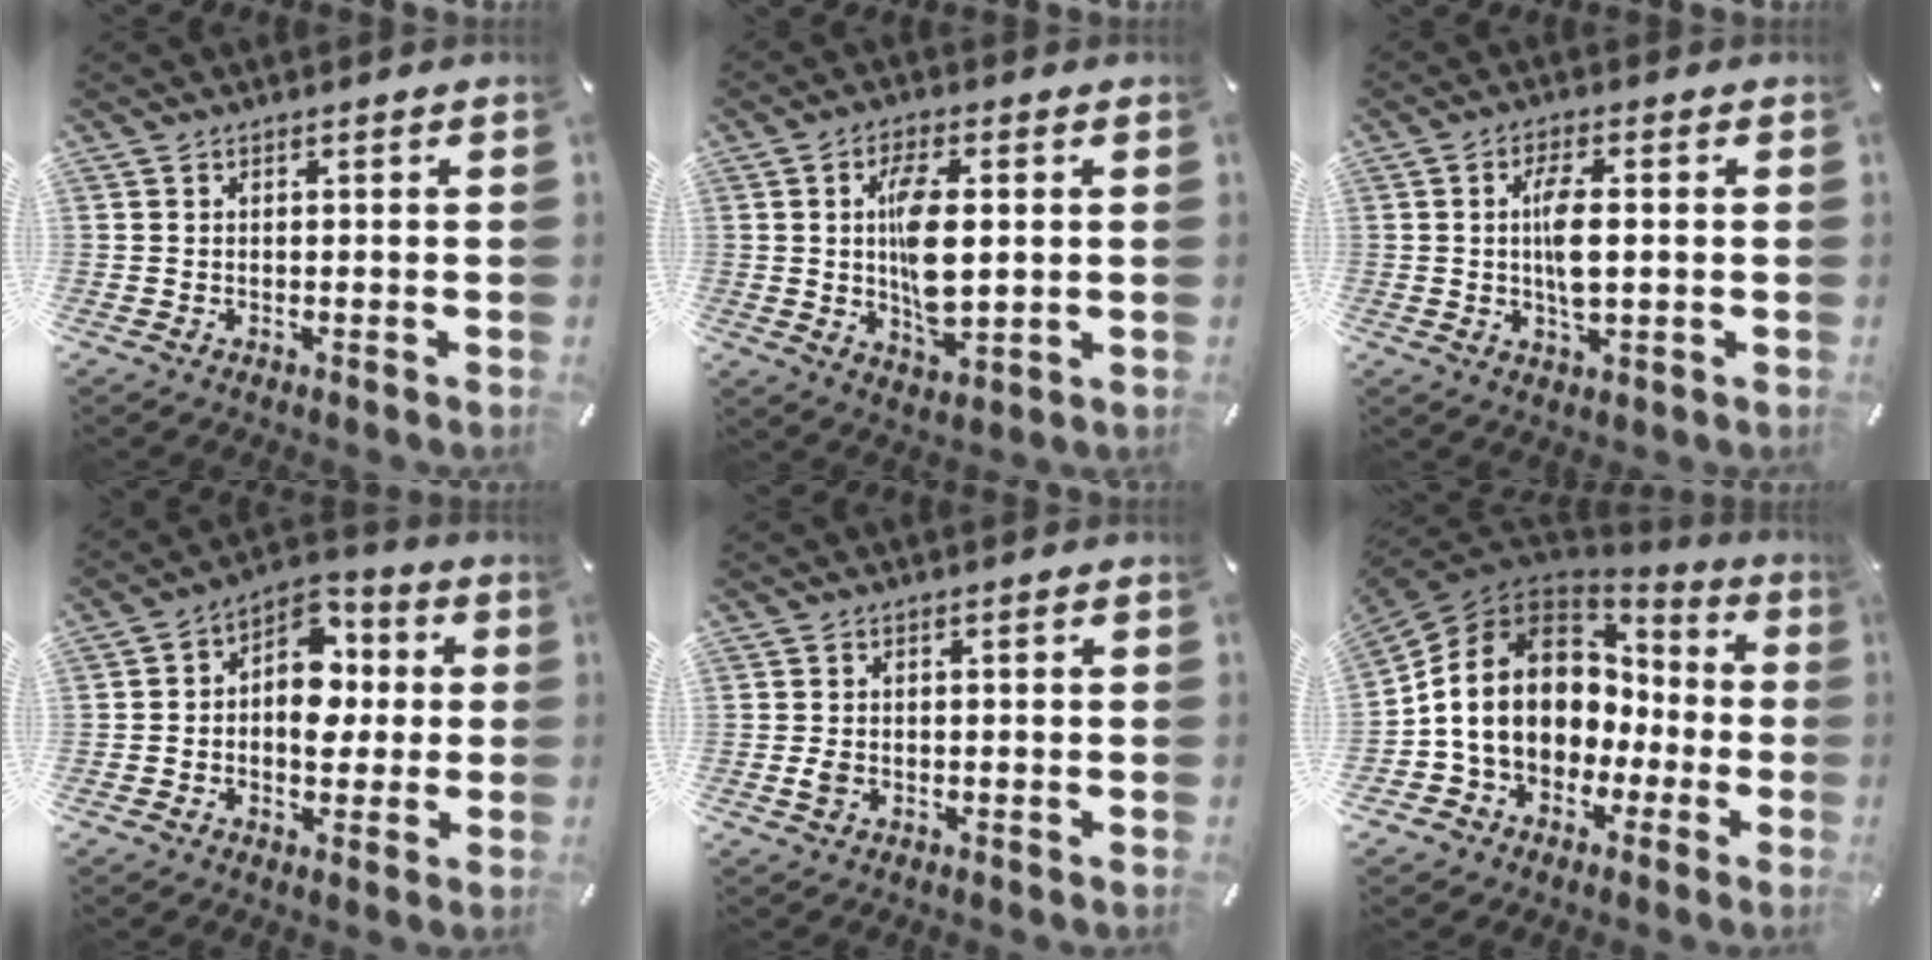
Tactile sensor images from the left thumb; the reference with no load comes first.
{"total": 10.6, "force": [1.0, 4.7, 9.4], "torque": [-0.187, -0.012, 0.008]}
{"total": 7.1, "force": [0.6, 2.3, 6.7], "torque": [-0.147, -0.004, 0.002]}
{"total": 10.6, "force": [-0.2, 8.2, 6.8], "torque": [-0.088, 0.004, -0.004]}
{"total": 2.0, "force": [-0.5, 1.4, 1.4], "torque": [-0.031, 0.001, -0.011]}
{"total": 15.0, "force": [0.8, 12.7, 8.0], "torque": [-0.170, -0.001, 0.016]}